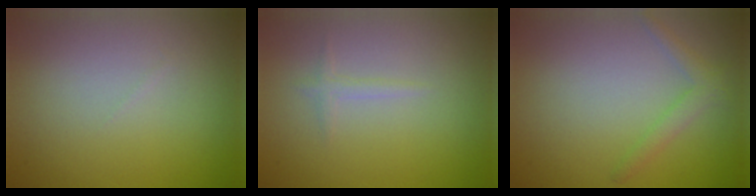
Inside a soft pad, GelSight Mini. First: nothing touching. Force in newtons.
{"total": 0.8, "press": 0.8, "slide": 0.1}
{"total": 1.6, "press": 1.6, "slide": 0.1}